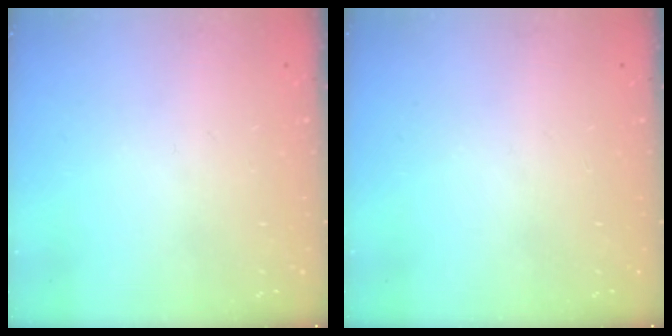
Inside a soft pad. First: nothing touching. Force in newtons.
{"total": 0.0}